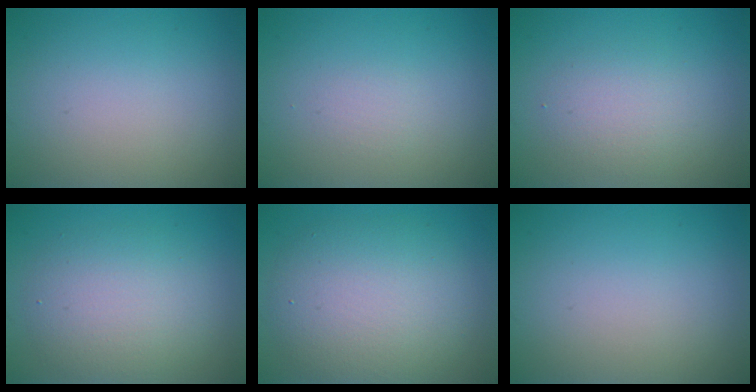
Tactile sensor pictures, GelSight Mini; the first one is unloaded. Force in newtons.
{"total": 0.7, "press": 0.7, "slide": 0.1}
{"total": 2.3, "press": 2.3, "slide": 0.2}
{"total": 4.5, "press": 4.5, "slide": 0.3}
{"total": 6.9, "press": 6.9, "slide": 0.3}
{"total": 0.0}